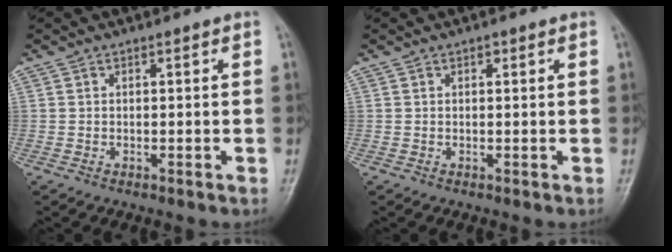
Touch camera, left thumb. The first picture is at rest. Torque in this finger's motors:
{"motor_torque": [0.14, -0.11, -0.13, -0.11, 0.00]}